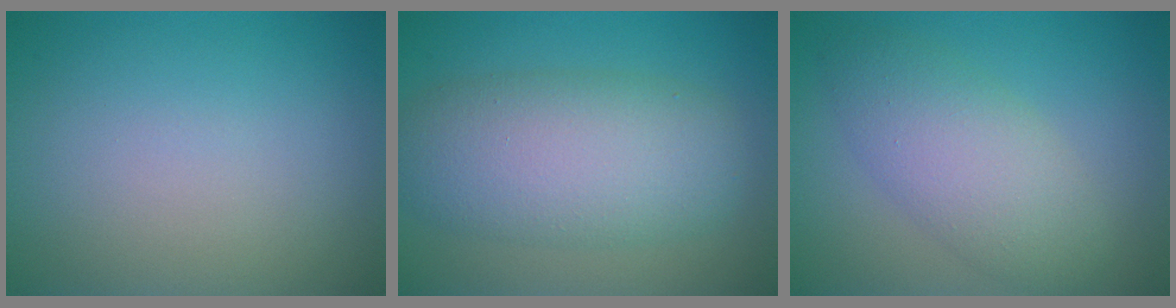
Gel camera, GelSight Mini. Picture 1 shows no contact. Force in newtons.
{"total": 7.8, "press": 7.8, "slide": 0.4}
{"total": 5.1, "press": 5.1, "slide": 0.2}